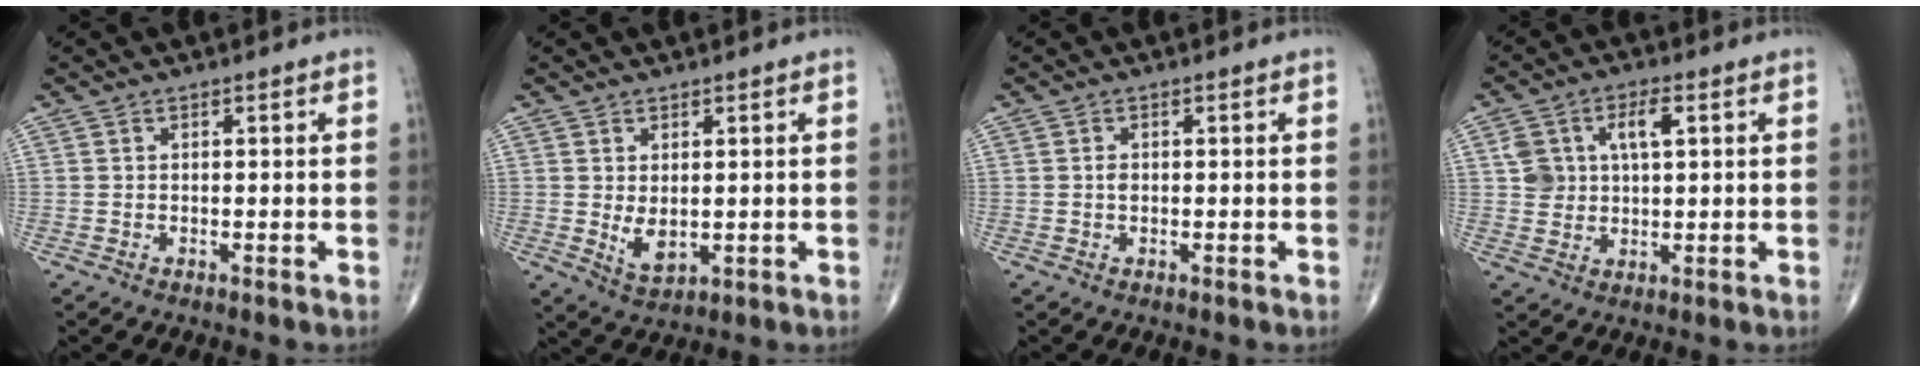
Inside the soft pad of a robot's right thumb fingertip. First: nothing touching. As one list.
[{"total": 4.1, "force": [0.2, 2.3, 3.4], "torque": [-0.052, -0.011, 0.016]}, {"total": 0.9, "force": [0.0, 0.6, 0.7], "torque": [-0.010, 0.000, -0.001]}, {"total": 7.5, "force": [2.4, 4.5, 5.6], "torque": [-0.091, 0.003, 0.046]}]